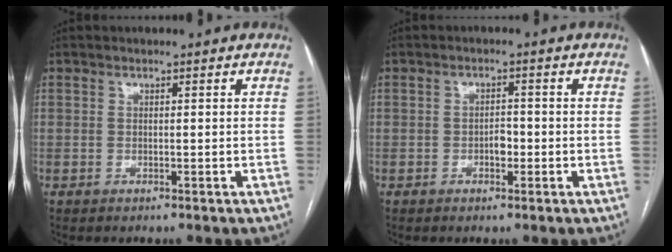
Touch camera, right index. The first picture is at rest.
{"total": 2.0, "force": [-0.7, 1.1, 1.6], "torque": [-0.019, 0.006, -0.011]}